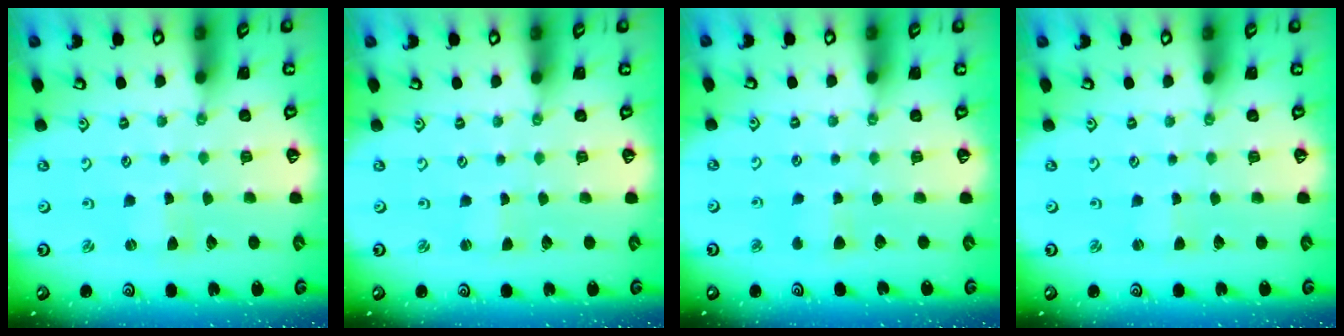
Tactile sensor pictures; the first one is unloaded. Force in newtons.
{"total": 0.0}
{"total": 2.9, "press": 2.9, "slide": 0.4}
{"total": 1.0, "press": 0.9, "slide": 0.1}